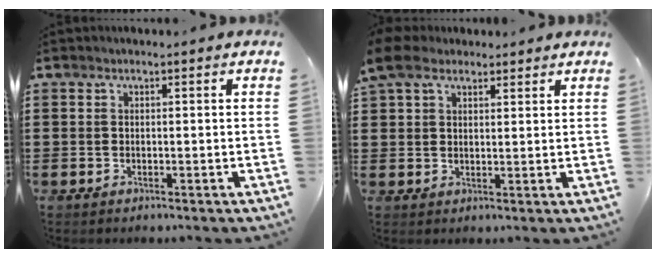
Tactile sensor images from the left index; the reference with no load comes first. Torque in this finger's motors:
{"motor_torque": [1.00, -1.14, 1.06, 0.21]}